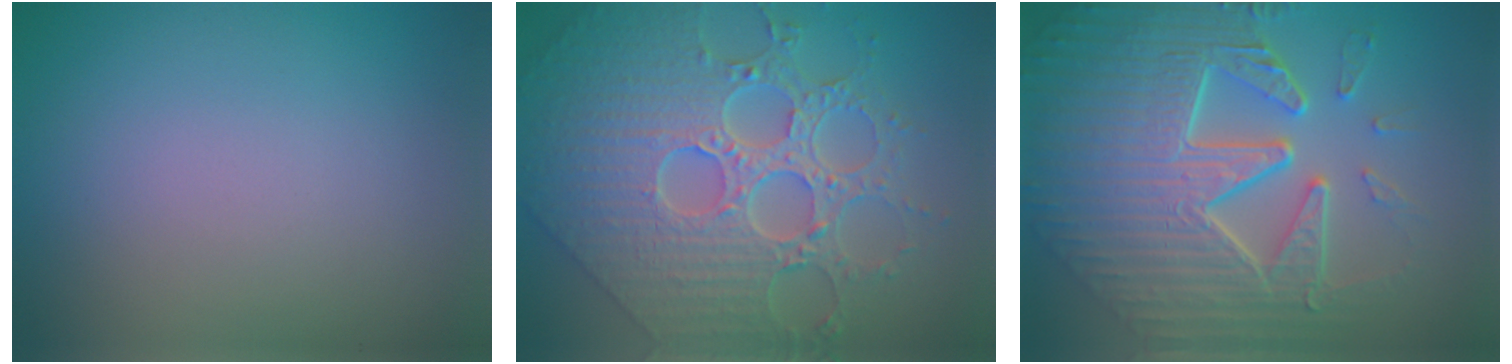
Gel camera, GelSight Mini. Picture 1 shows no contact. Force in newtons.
{"total": 9.4, "press": 7.0, "slide": 6.2}
{"total": 10.8, "press": 7.4, "slide": 7.8}